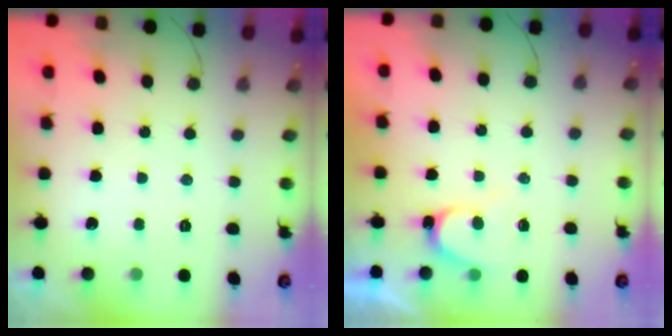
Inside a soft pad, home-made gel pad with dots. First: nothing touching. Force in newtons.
{"total": 5.8, "press": 5.8, "slide": 0.4}